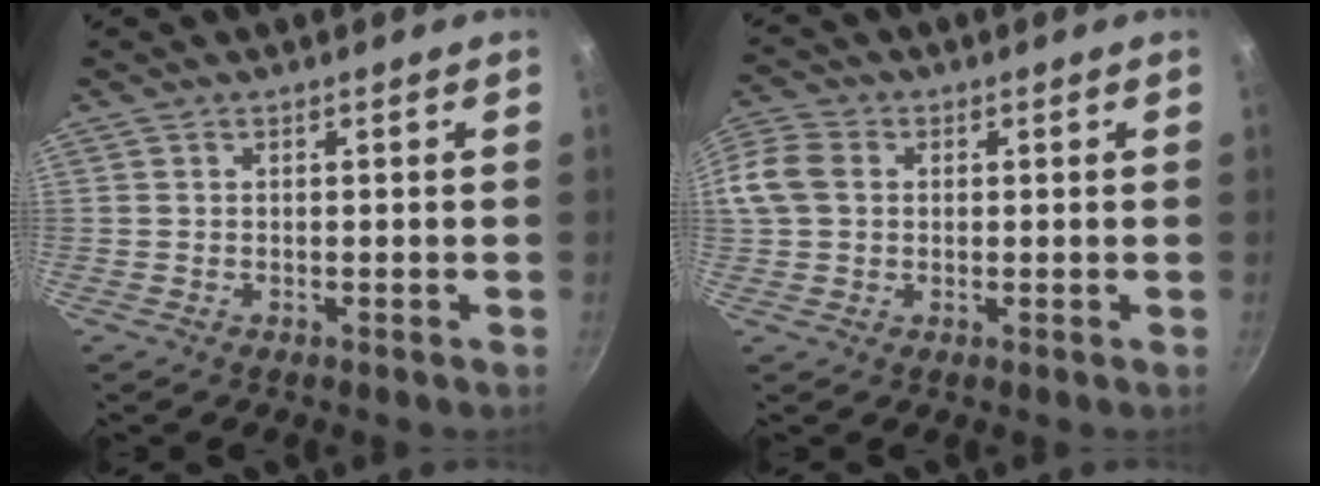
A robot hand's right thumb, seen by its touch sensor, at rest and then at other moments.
{"total": 14.4, "force": [2.0, 12.0, 7.8], "torque": [-0.199, 0.036, 0.027]}